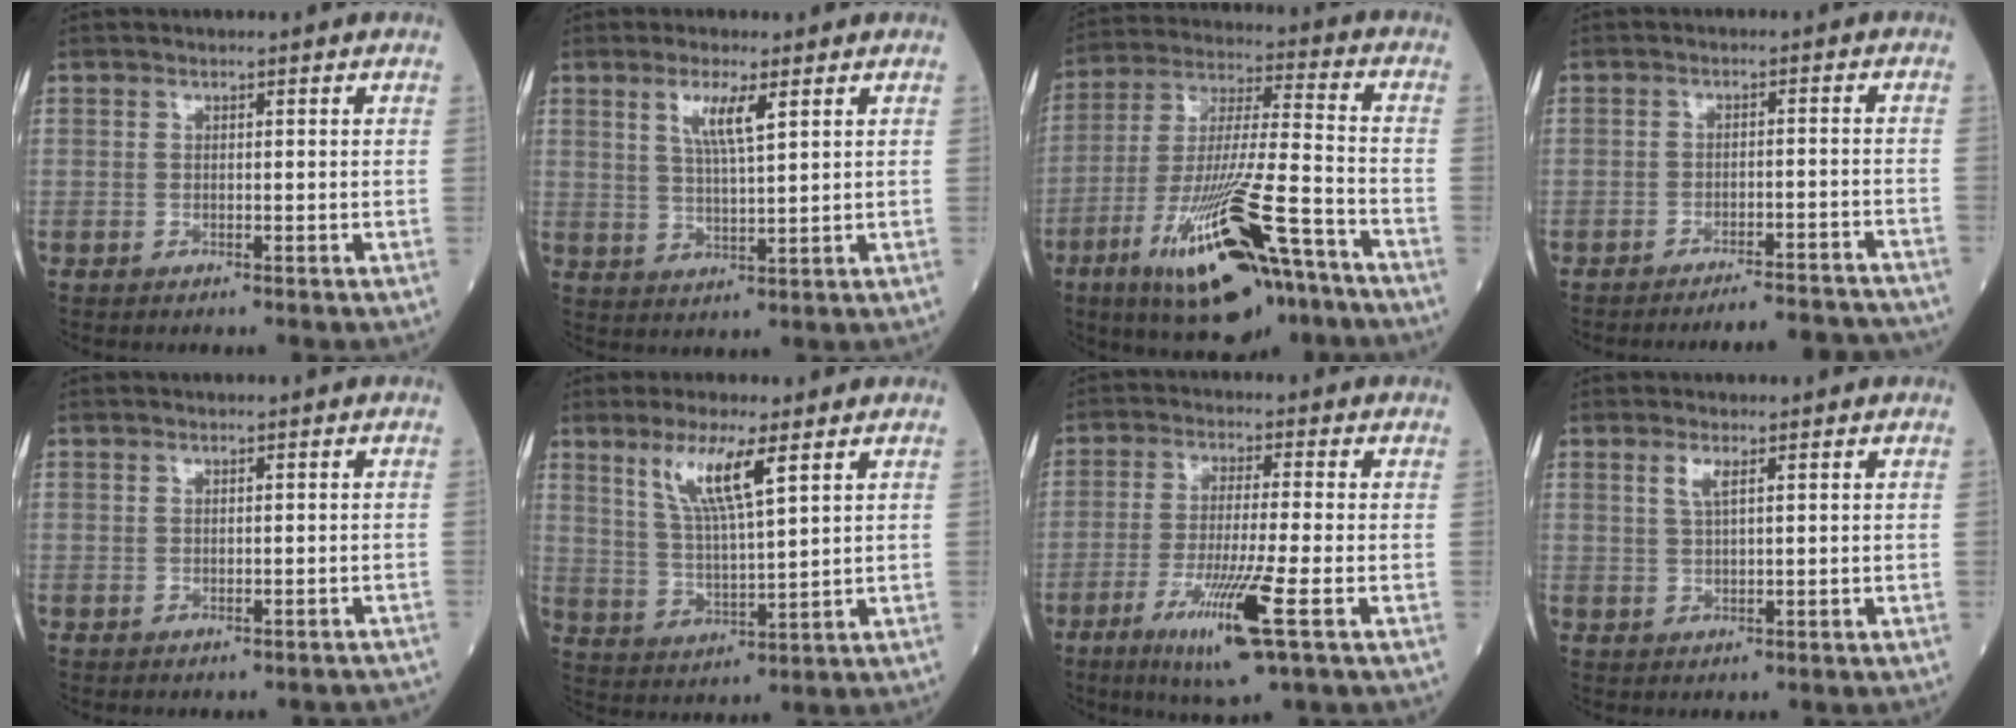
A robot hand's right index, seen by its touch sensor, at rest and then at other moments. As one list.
[{"total": 5.2, "force": [2.6, 0.4, 4.4], "torque": [-0.087, -0.003, 0.051]}, {"total": 21.8, "force": [-12.4, 3.8, 17.6], "torque": [-0.303, -0.030, -0.203]}, {"total": 12.0, "force": [-11.8, 0.2, 2.0], "torque": [-0.007, 0.008, -0.138]}, {"total": 1.5, "force": [-1.2, 0.8, 0.3], "torque": [0.002, 0.008, -0.011]}, {"total": 8.6, "force": [4.7, 0.6, 7.2], "torque": [-0.145, -0.005, 0.095]}, {"total": 10.3, "force": [-4.4, -0.5, 9.2], "torque": [-0.176, -0.031, -0.078]}, {"total": 2.1, "force": [1.2, 0.2, 1.8], "torque": [-0.043, -0.001, 0.027]}]